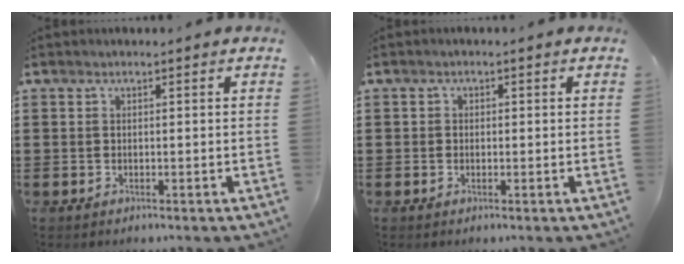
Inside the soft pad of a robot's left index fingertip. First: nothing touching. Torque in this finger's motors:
{"motor_torque": [0.07, 0.42, -0.08, -0.01]}